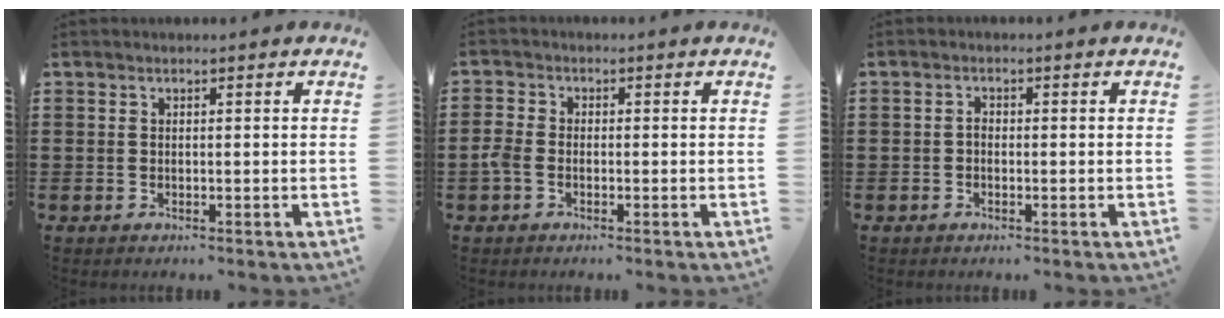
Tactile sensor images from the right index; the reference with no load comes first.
{"total": 2.3, "force": [-1.1, 1.5, 1.4], "torque": [-0.050, -0.006, -0.027]}
{"total": 1.1, "force": [-0.5, 0.6, 0.7], "torque": [-0.016, 0.000, -0.009]}